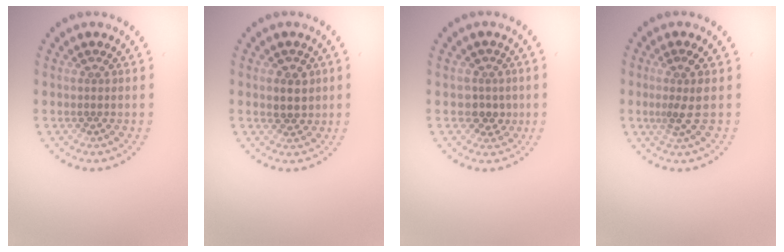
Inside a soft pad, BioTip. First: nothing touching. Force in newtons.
{"total": 2.3, "press": 2.2, "slide": 0.6}
{"total": 2.1, "press": 1.8, "slide": 1.1}
{"total": 2.0, "press": 1.4, "slide": 1.4}